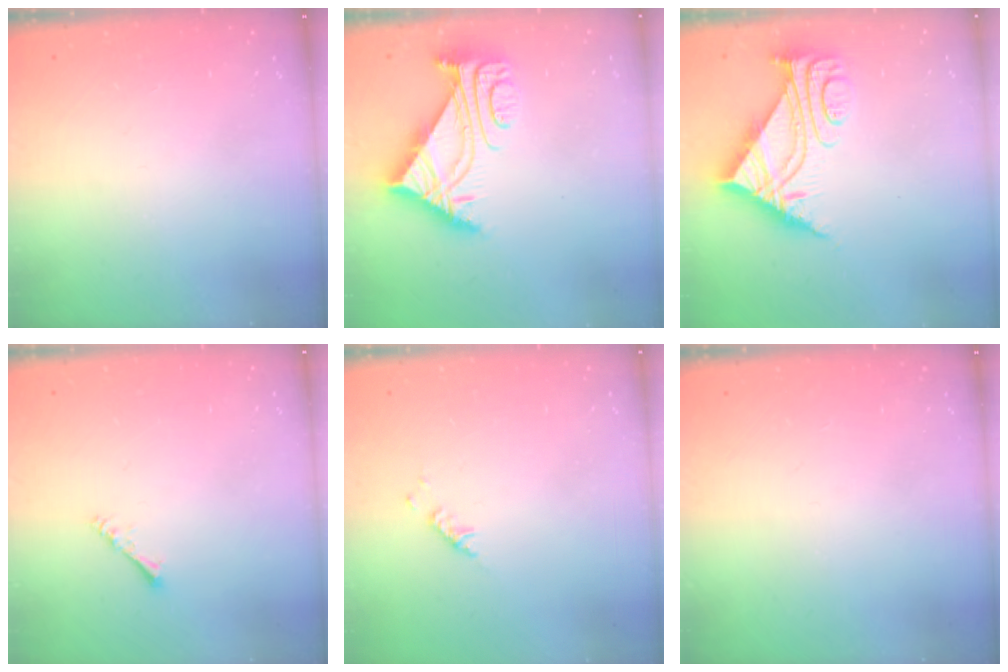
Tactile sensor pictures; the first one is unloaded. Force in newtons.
{"total": 5.9, "press": 5.9, "slide": 0.5}
{"total": 7.1, "press": 7.0, "slide": 0.7}
{"total": 1.4, "press": 1.4, "slide": 0.3}
{"total": 2.9, "press": 2.9, "slide": 0.6}
{"total": 0.0}